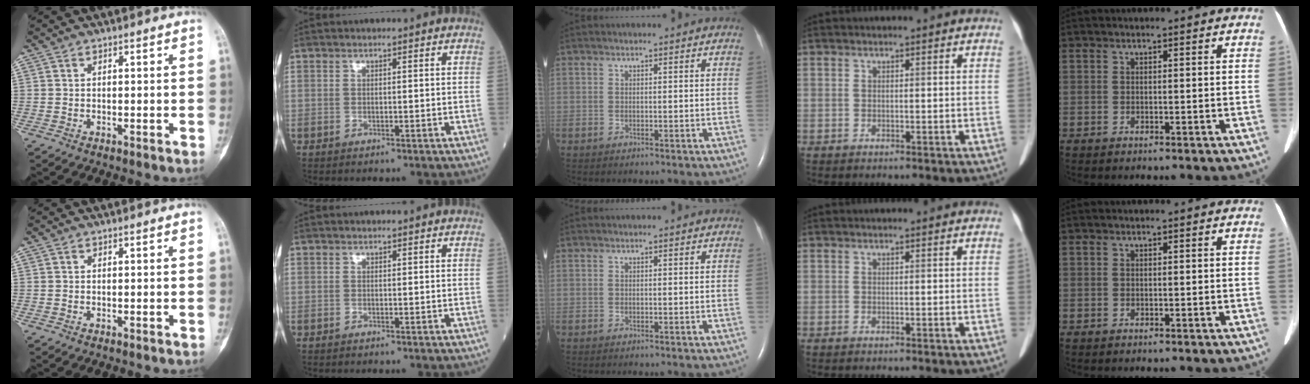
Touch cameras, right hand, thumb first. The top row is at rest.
{}